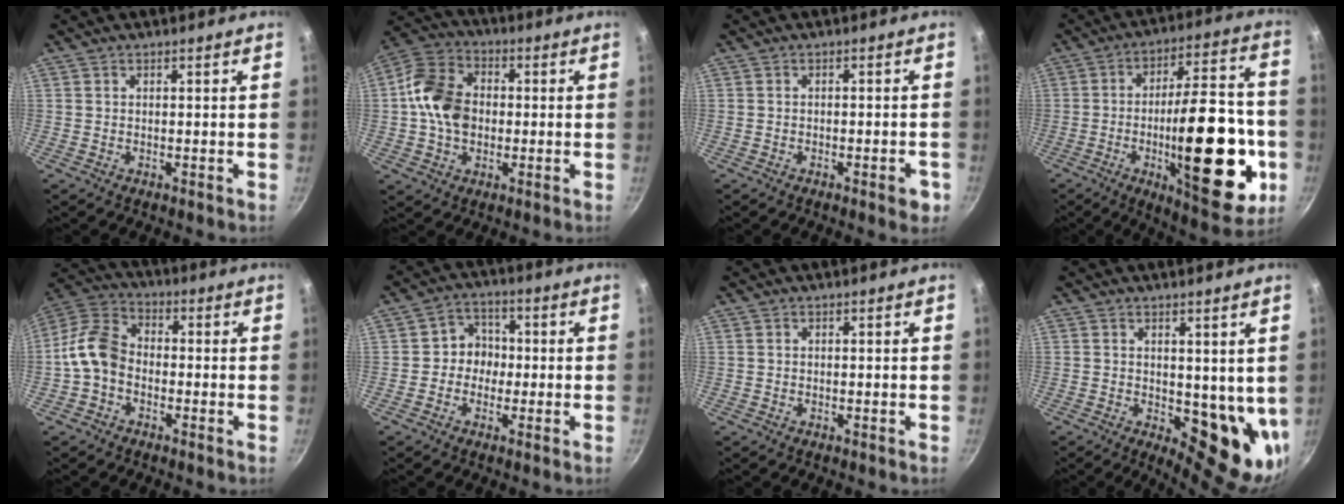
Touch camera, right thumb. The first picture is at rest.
{"total": 12.3, "force": [-0.2, 9.3, 8.1], "torque": [-0.126, 0.022, -0.022]}
{"total": 3.4, "force": [-1.6, 1.1, 2.7], "torque": [-0.029, 0.009, -0.019]}
{"total": 27.0, "force": [-6.6, 9.5, 24.4], "torque": [-0.317, 0.027, -0.087]}
{"total": 9.5, "force": [-2.4, 7.0, 6.0], "torque": [-0.102, 0.038, -0.069]}
{"total": 5.6, "force": [-0.8, 5.1, 2.1], "torque": [0.010, 0.018, -0.025]}
{"total": 0.0}
{"total": 10.9, "force": [1.0, 5.2, 9.6], "torque": [-0.086, -0.025, 0.024]}